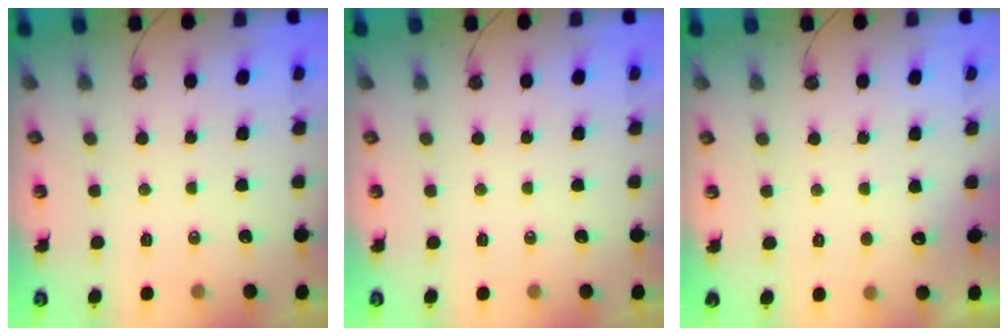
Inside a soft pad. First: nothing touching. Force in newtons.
{"total": 0.0}
{"total": 4.8, "press": 4.7, "slide": 1.1}